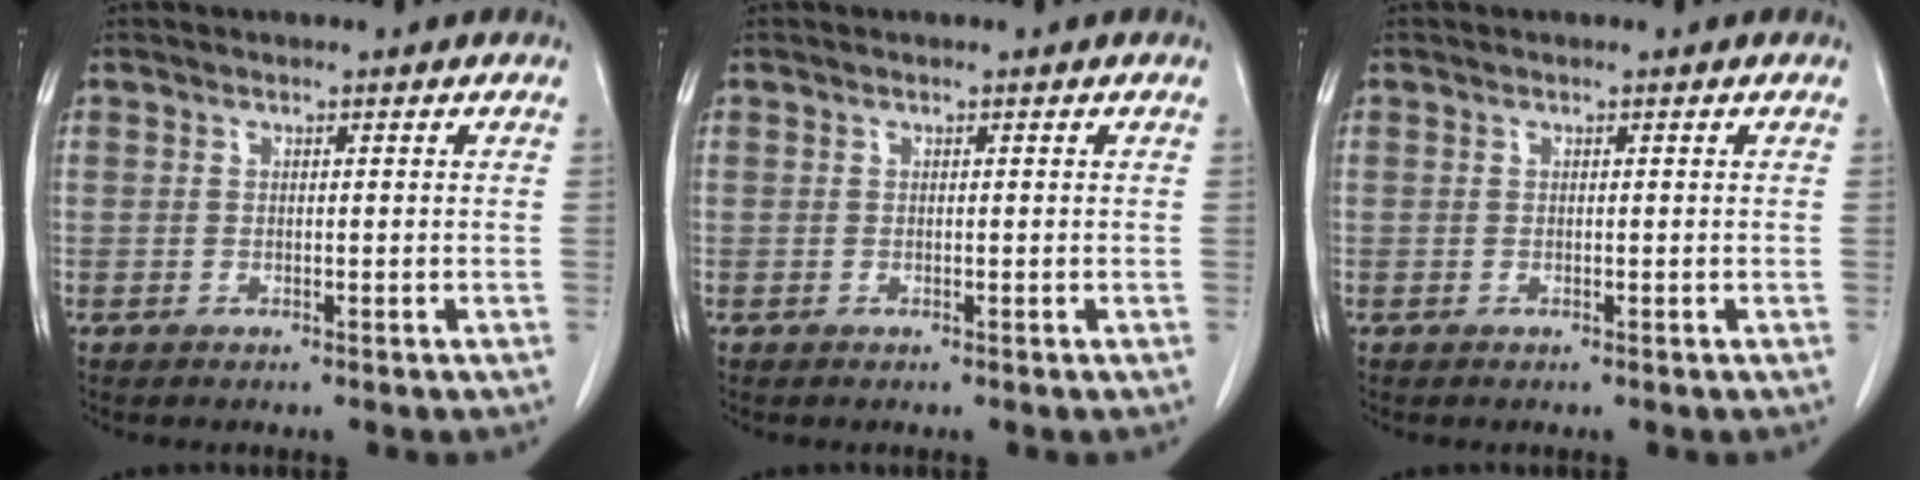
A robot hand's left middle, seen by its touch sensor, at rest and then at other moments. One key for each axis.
{"total": 0.0}
{"total": 0.0}